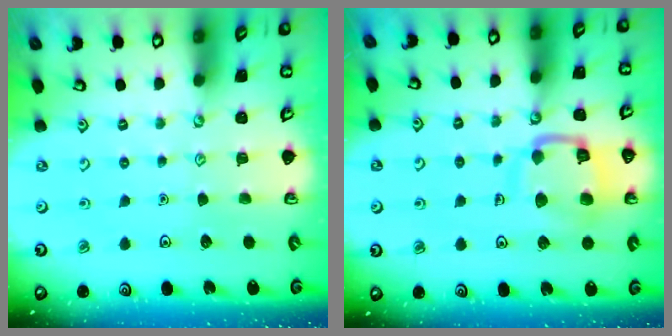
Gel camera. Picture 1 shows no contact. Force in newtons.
{"total": 13.3, "press": 13.2, "slide": 1.5}